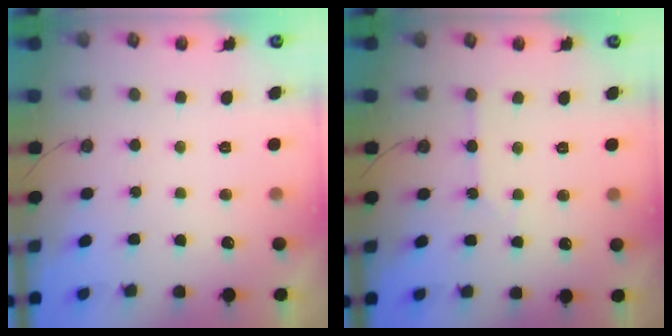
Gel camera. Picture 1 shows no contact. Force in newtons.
{"total": 2.6, "press": 2.6, "slide": 0.5}